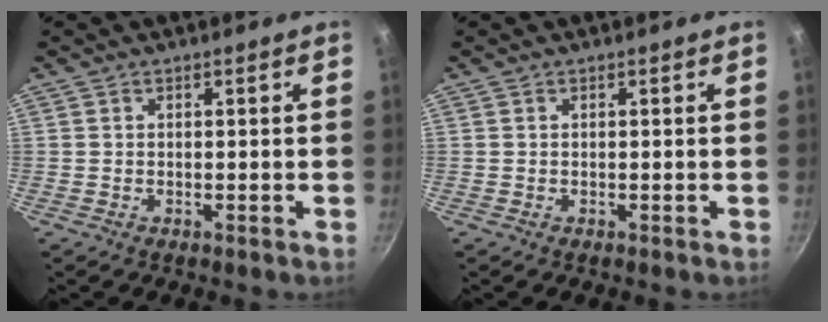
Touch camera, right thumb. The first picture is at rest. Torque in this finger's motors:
{"motor_torque": [0.00, 0.00, -0.11, -0.12, 0.01]}